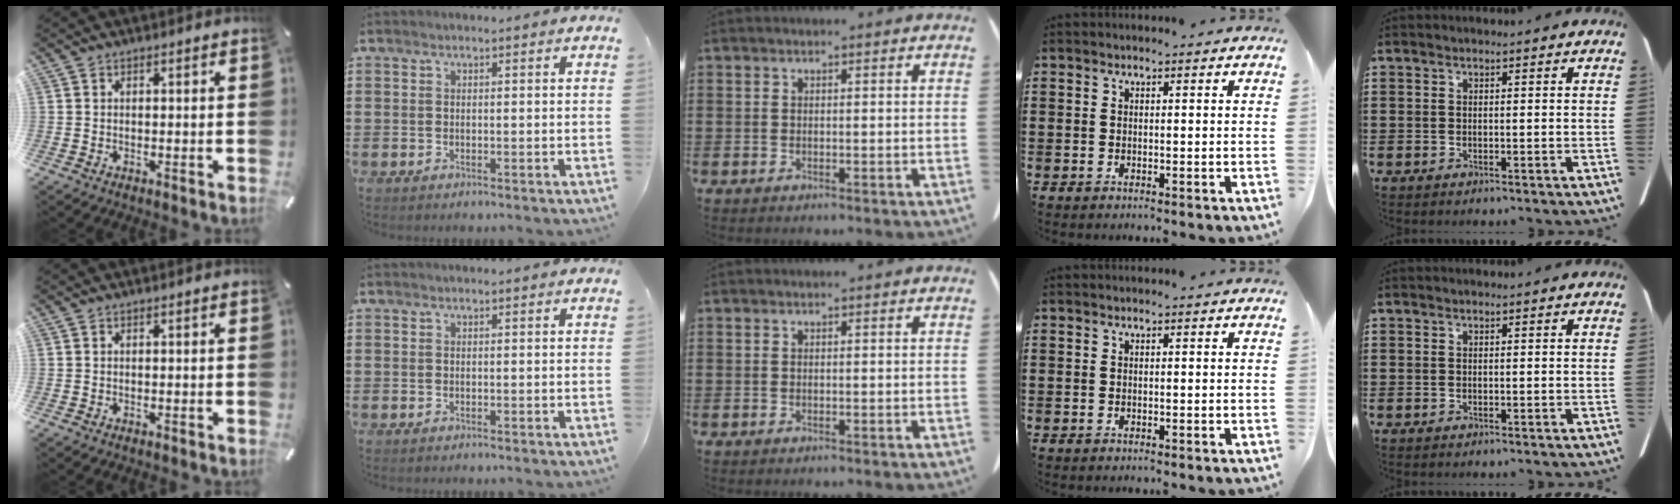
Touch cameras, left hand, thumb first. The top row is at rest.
{}